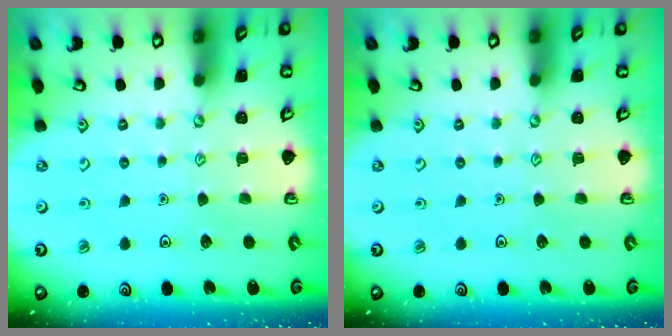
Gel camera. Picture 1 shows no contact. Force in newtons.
{"total": 0.0}